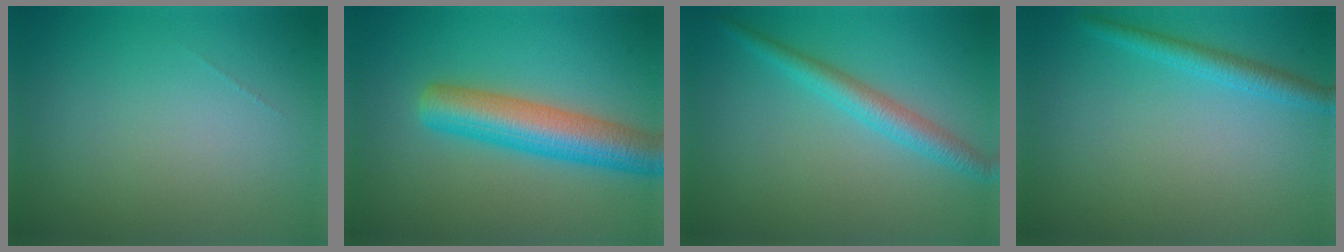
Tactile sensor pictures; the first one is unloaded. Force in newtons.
{"total": 6.9, "press": 6.9, "slide": 0.4}
{"total": 3.0, "press": 3.0, "slide": 0.2}
{"total": 2.2, "press": 2.2, "slide": 0.1}